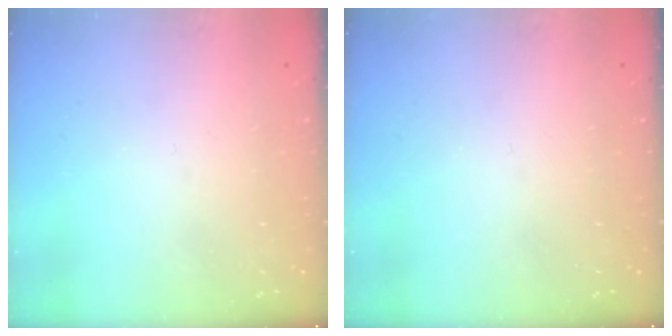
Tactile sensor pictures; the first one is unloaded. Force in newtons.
{"total": 0.0}